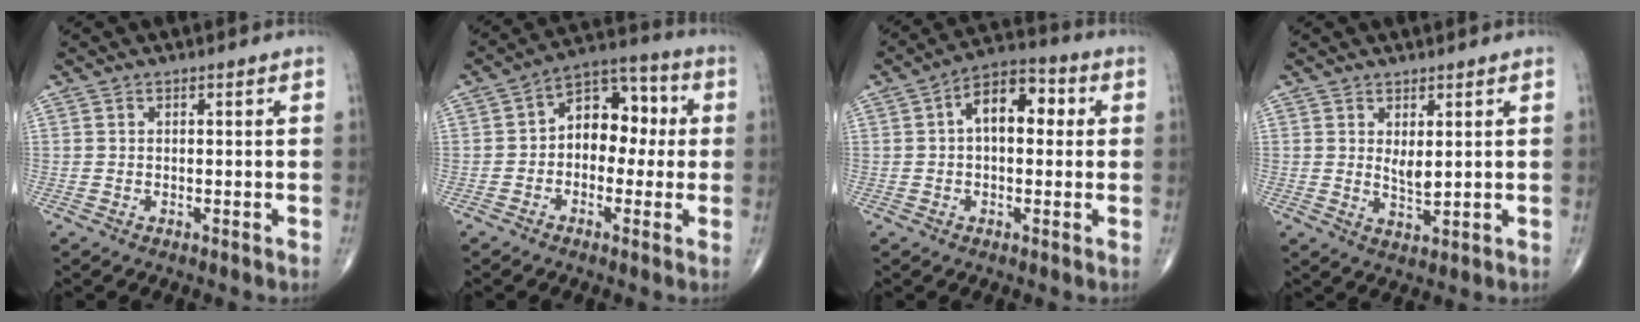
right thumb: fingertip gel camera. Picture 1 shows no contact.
{"total": 10.5, "force": [0.2, 7.3, 7.6], "torque": [-0.070, 0.038, -0.013]}
{"total": 9.6, "force": [1.5, 5.5, 7.7], "torque": [-0.096, 0.029, 0.012]}
{"total": 3.2, "force": [1.0, 1.2, 2.8], "torque": [-0.046, -0.015, 0.022]}